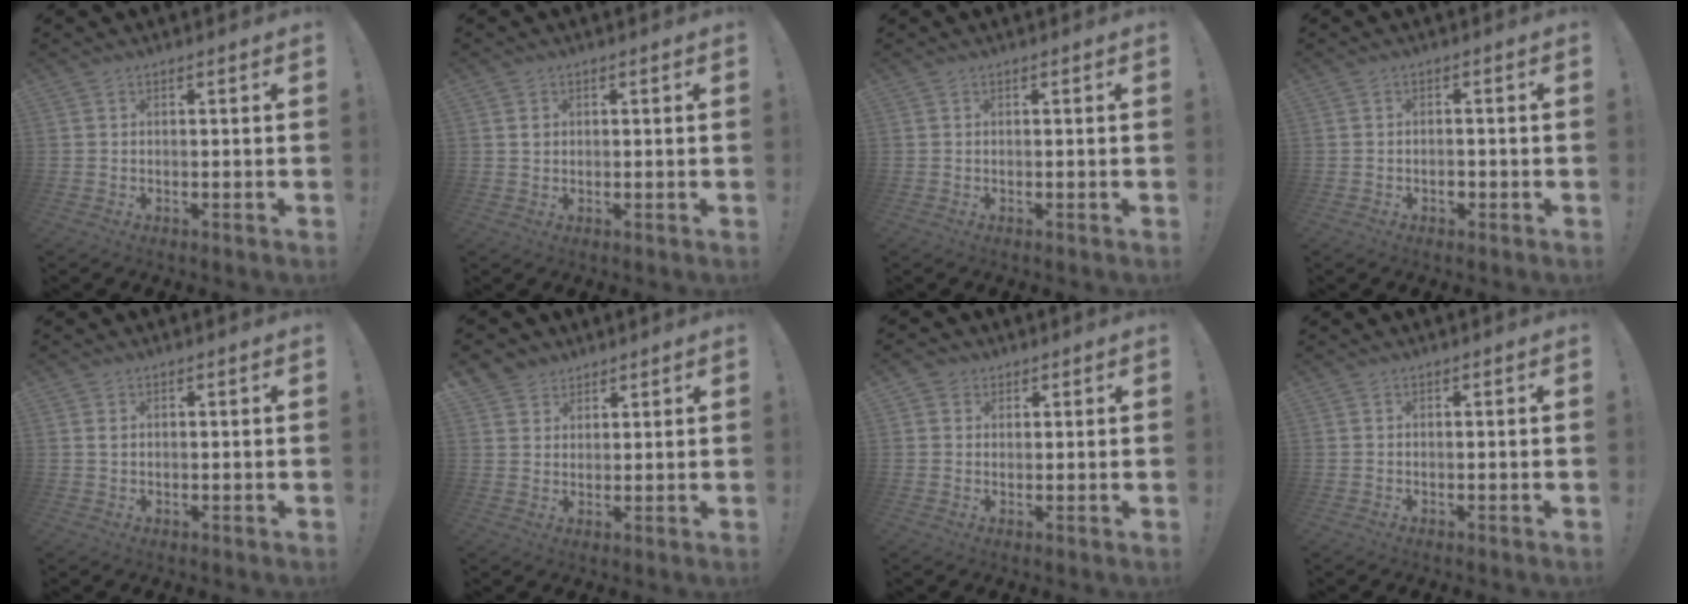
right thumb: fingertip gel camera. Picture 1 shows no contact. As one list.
[{"total": 1.4, "force": [0.7, 1.2, 0.2], "torque": [0.010, -0.002, 0.008]}, {"total": 0.0}, {"total": 1.4, "force": [-0.5, 1.2, 0.6], "torque": [0.000, -0.006, -0.012]}, {"total": 0.9, "force": [0.7, 0.6, 0.3], "torque": [0.001, 0.001, 0.011]}, {"total": 4.8, "force": [3.4, 3.3, 0.1], "torque": [-0.004, -0.025, 0.067]}, {"total": 2.8, "force": [1.3, 2.4, 0.5], "torque": [-0.006, -0.002, 0.024]}, {"total": 0.0}]